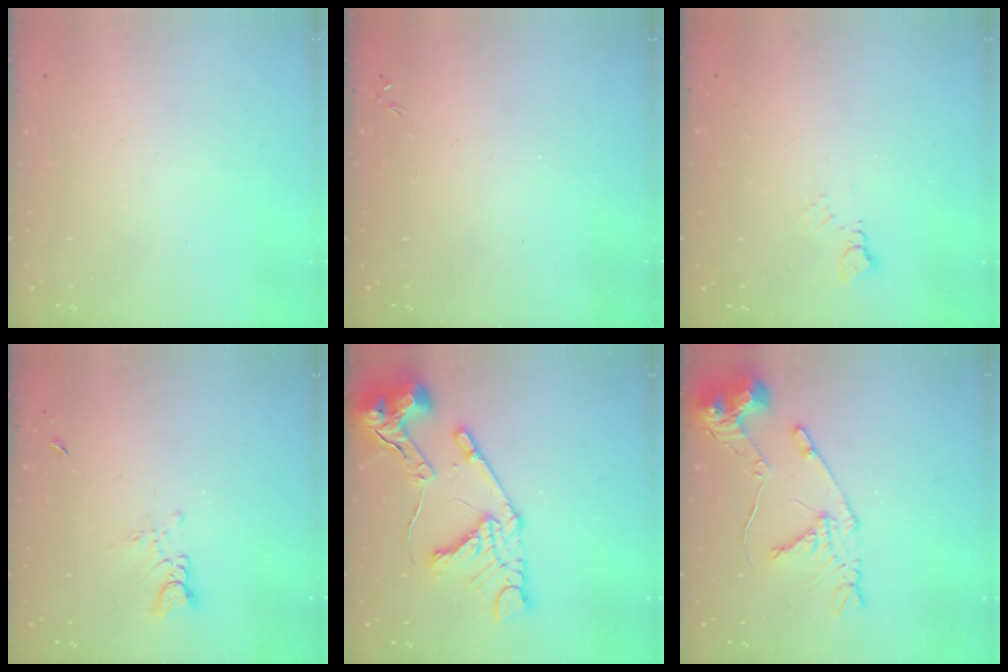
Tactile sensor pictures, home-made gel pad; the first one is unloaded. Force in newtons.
{"total": 0.0}
{"total": 2.8, "press": 2.8, "slide": 0.5}
{"total": 2.9, "press": 2.9, "slide": 0.2}
{"total": 16.7, "press": 16.6, "slide": 1.9}
{"total": 12.8, "press": 12.7, "slide": 1.4}